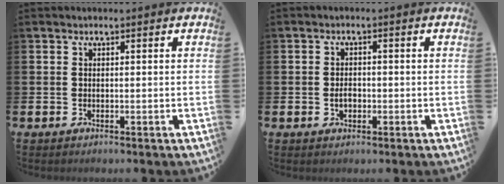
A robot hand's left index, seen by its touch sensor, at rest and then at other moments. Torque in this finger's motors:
{"motor_torque": [0.36, 0.32, 0.04, 0.07]}